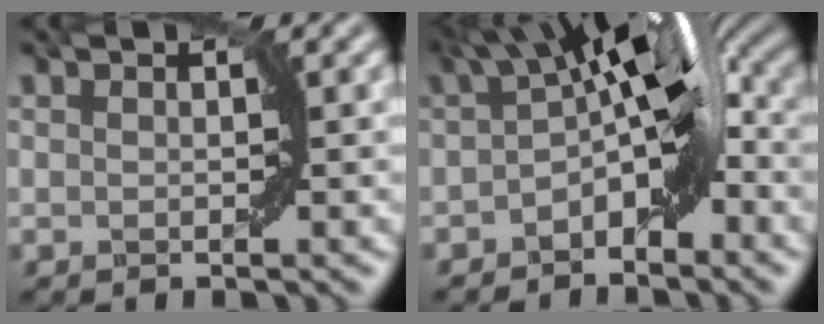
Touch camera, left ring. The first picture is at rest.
{"total": 6.2, "force": [-0.8, 3.0, 5.4], "torque": [-0.072, 0.016, -0.023]}